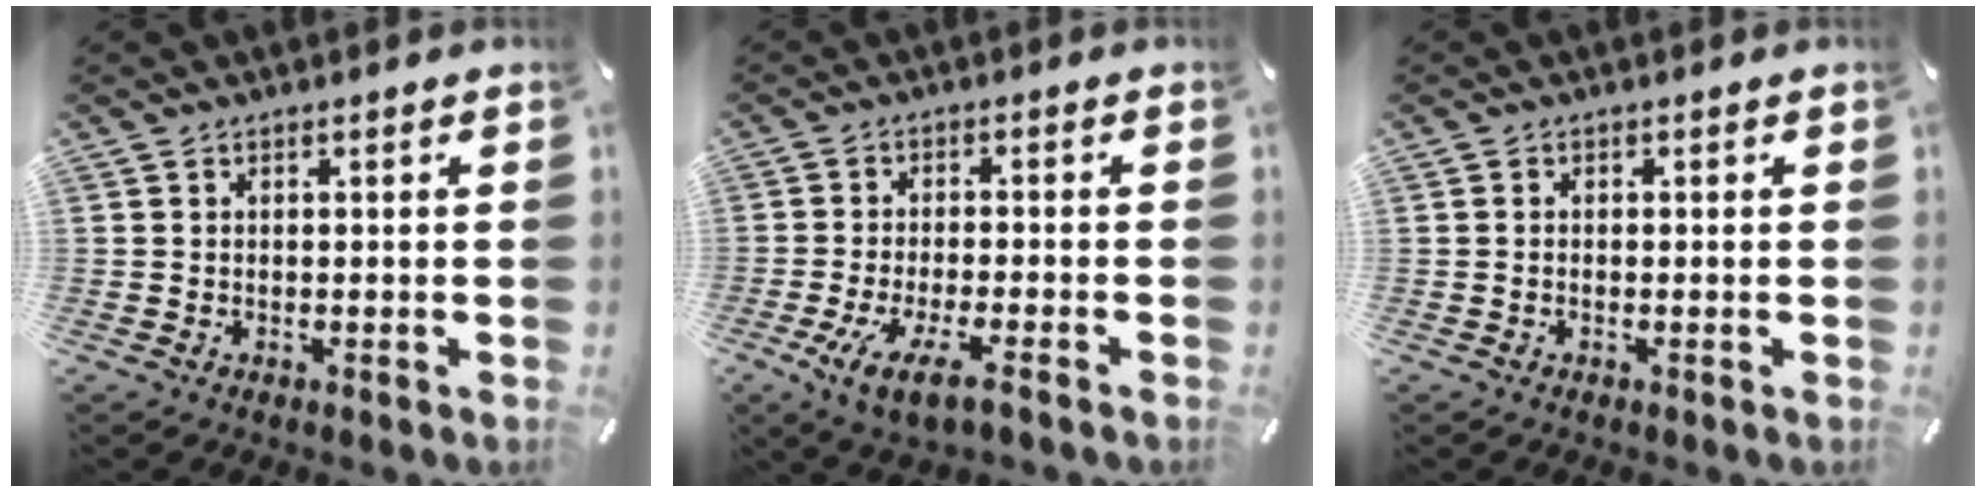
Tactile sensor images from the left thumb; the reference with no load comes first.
{"total": 8.0, "force": [-4.3, 1.6, 6.6], "torque": [-0.136, -0.001, -0.079]}
{"total": 0.7, "force": [-0.2, 0.3, 0.5], "torque": [-0.012, 0.000, -0.004]}